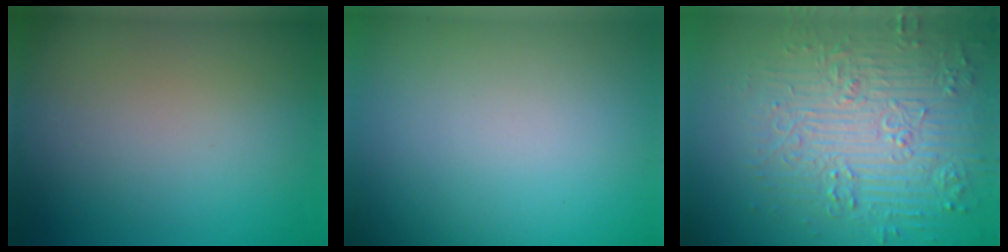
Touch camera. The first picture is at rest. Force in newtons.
{"total": 0.0}
{"total": 7.5, "press": 5.9, "slide": 4.6}